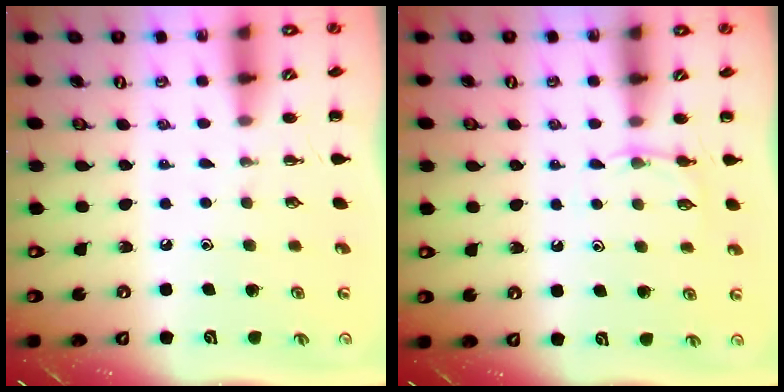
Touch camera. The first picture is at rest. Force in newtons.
{"total": 4.2, "press": 4.0, "slide": 1.3}